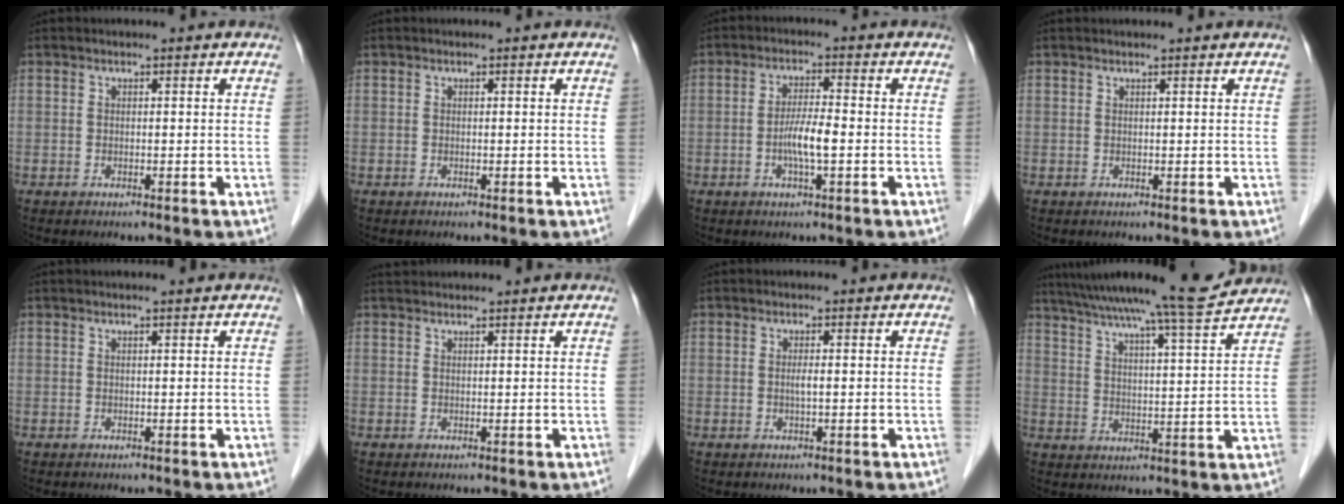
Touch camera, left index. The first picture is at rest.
{"total": 0.0}
{"total": 4.6, "force": [-1.1, 0.3, 4.4], "torque": [-0.091, -0.002, -0.023]}
{"total": 0.8, "force": [0.8, 0.0, 0.2], "torque": [-0.010, 0.007, 0.012]}
{"total": 0.9, "force": [0.8, 0.0, 0.4], "torque": [-0.010, 0.007, 0.014]}
{"total": 3.6, "force": [3.5, 0.3, 0.7], "torque": [-0.009, 0.030, 0.048]}
{"total": 1.2, "force": [-0.1, 0.0, 1.2], "torque": [-0.026, -0.001, -0.001]}
{"total": 16.4, "force": [14.9, -0.9, 6.9], "torque": [-0.119, -0.007, 0.214]}